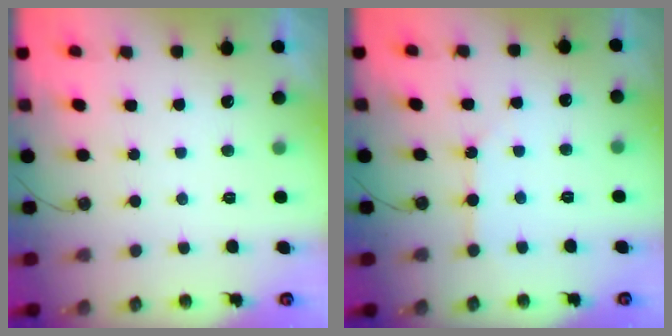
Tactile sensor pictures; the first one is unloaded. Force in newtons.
{"total": 2.0, "press": 2.0, "slide": 0.1}